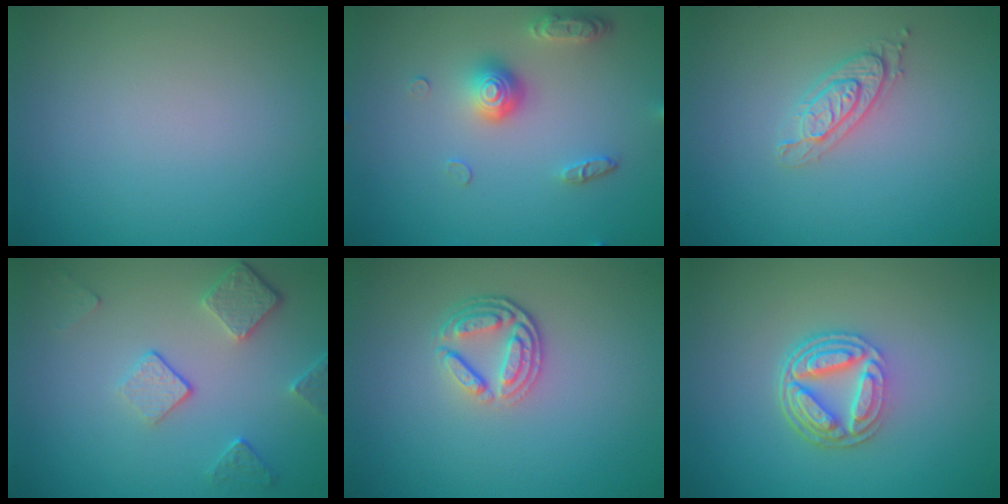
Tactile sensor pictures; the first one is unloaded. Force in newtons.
{"total": 3.8, "press": 3.0, "slide": 2.3}
{"total": 2.1, "press": 2.1, "slide": 0.4}
{"total": 3.7, "press": 2.9, "slide": 2.4}
{"total": 3.7, "press": 2.7, "slide": 2.4}
{"total": 5.2, "press": 3.8, "slide": 3.5}